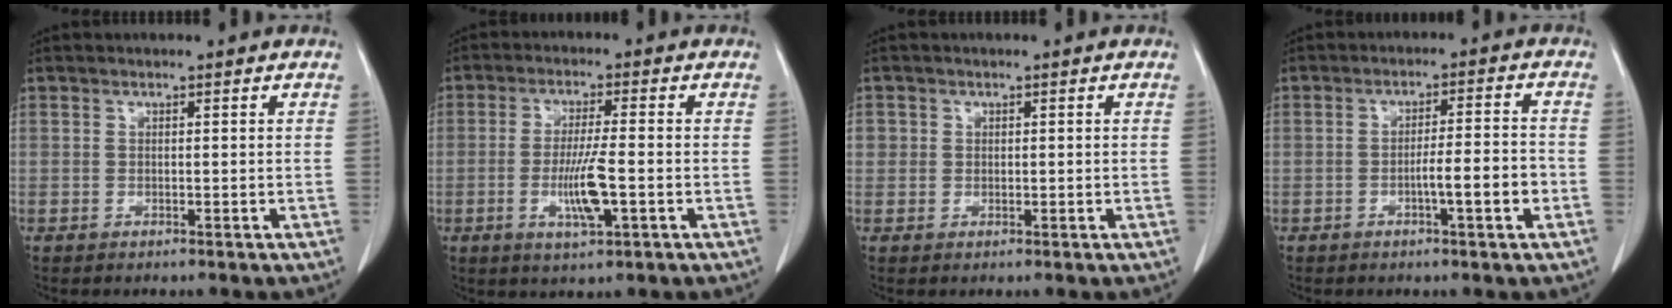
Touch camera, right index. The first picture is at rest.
{"total": 6.9, "force": [-1.8, 0.5, 6.7], "torque": [-0.127, -0.010, -0.032]}
{"total": 1.7, "force": [0.3, 1.6, 0.2], "torque": [0.008, 0.002, 0.005]}
{"total": 5.7, "force": [-2.0, 0.3, 5.3], "torque": [-0.082, 0.006, -0.029]}